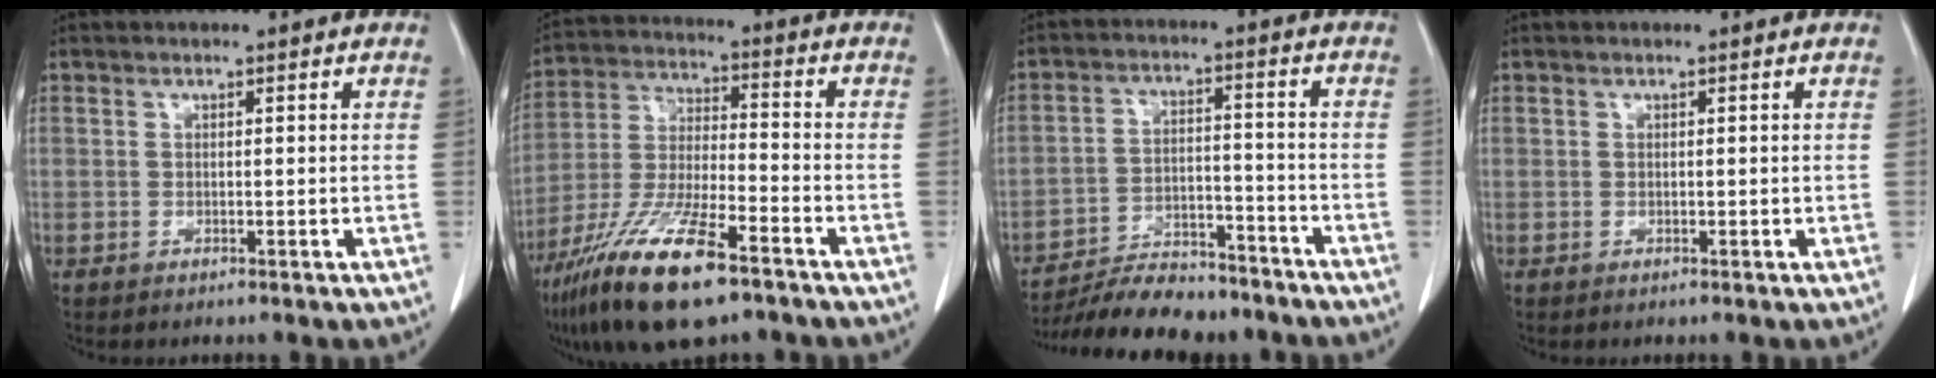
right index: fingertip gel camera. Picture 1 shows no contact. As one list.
[{"total": 16.5, "force": [-10.5, 3.3, 12.3], "torque": [-0.261, -0.035, -0.194]}, {"total": 12.9, "force": [-11.7, 3.4, 4.3], "torque": [-0.061, 0.011, -0.183]}, {"total": 0.0}]